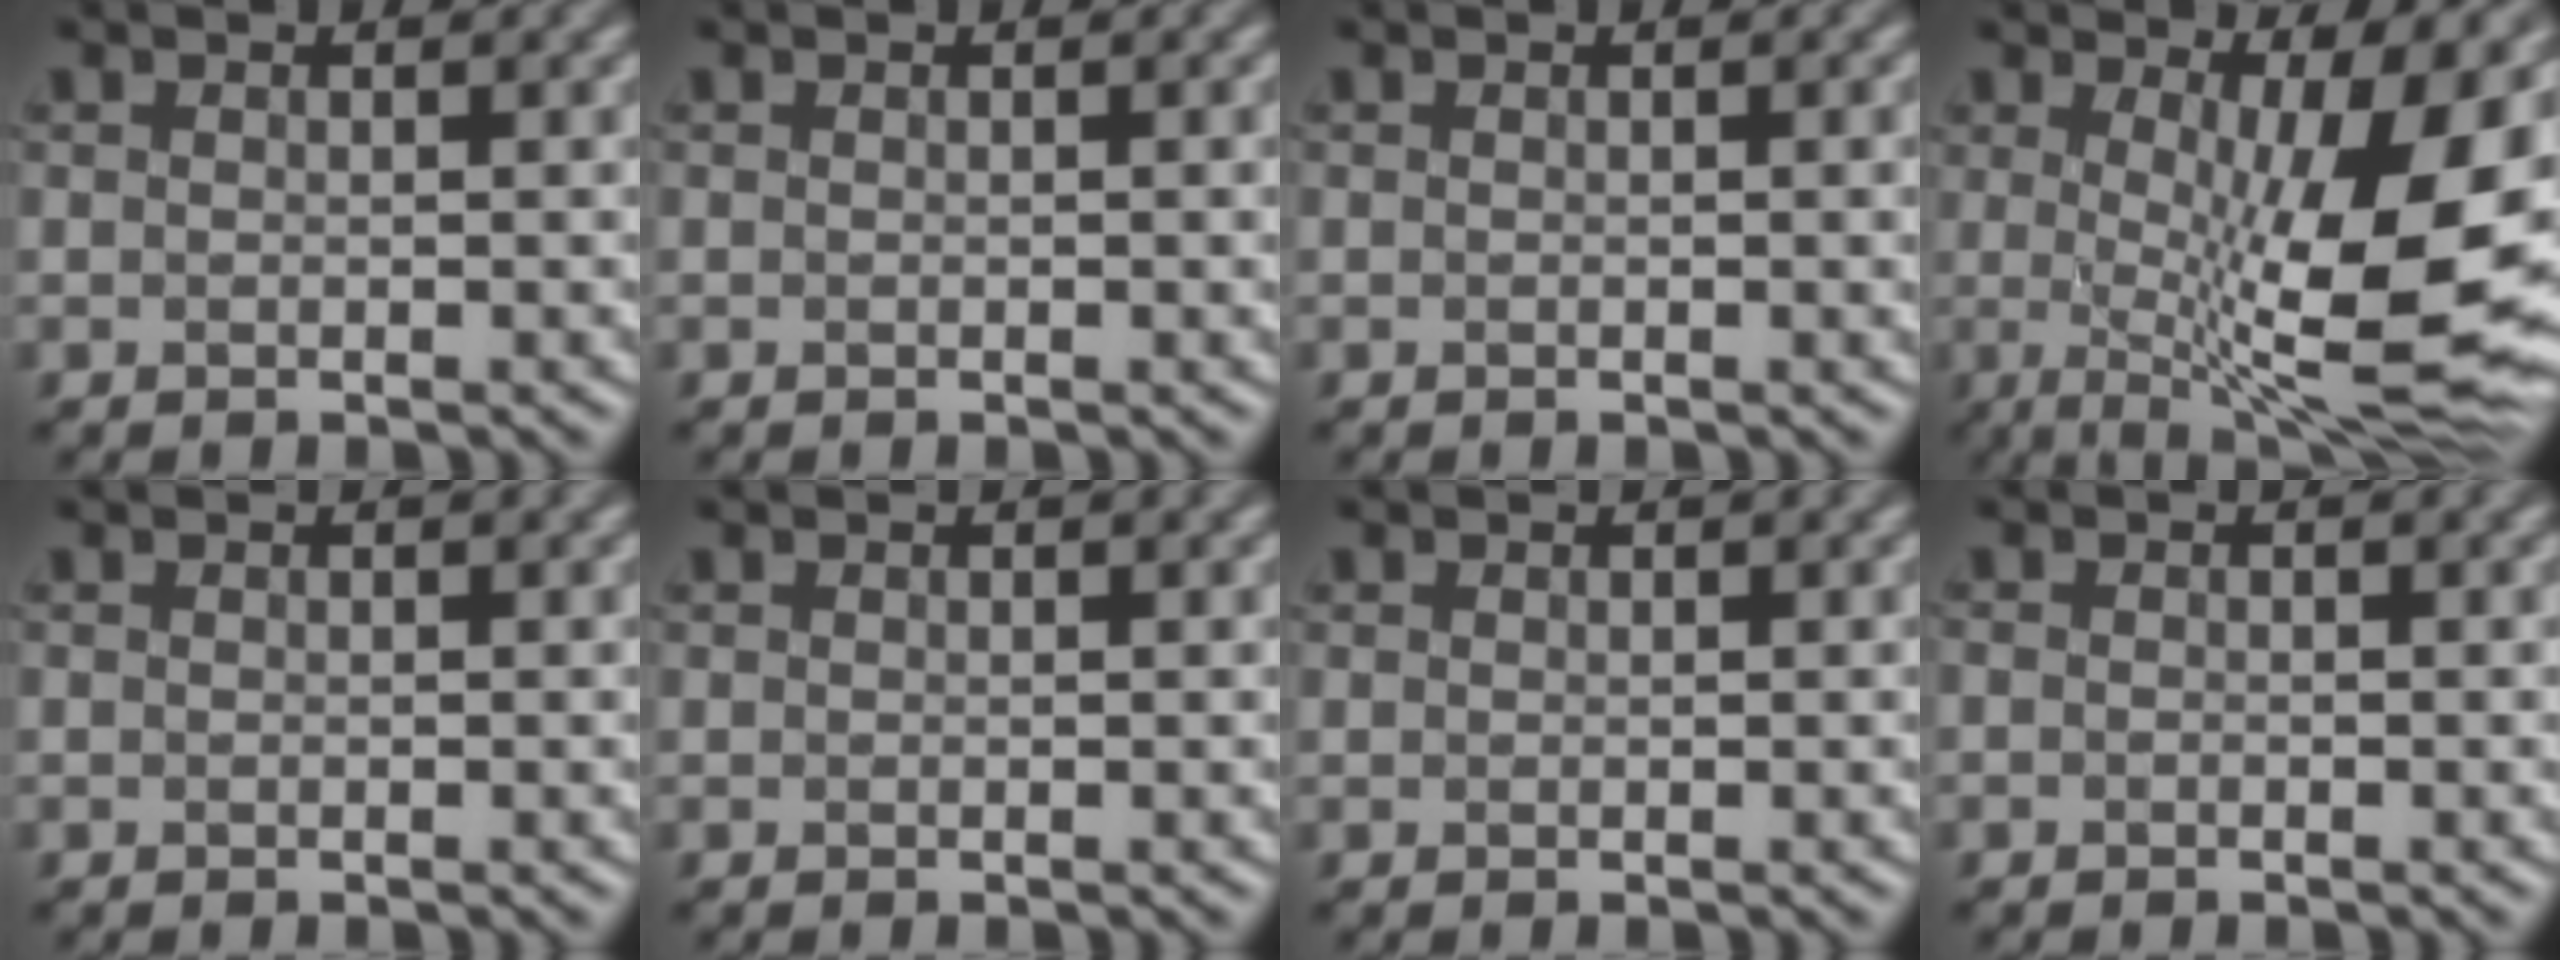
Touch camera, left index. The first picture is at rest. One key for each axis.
{"total": 0.0}
{"total": 0.7, "fx": 0.1, "fy": 0.0, "fz": 0.7, "tx": -0.020, "ty": 0.005, "tz": 0.005}
{"total": 13.6, "fx": -0.5, "fy": 3.9, "fz": 13.0, "tx": -0.183, "ty": -0.007, "tz": 0.032}
{"total": 0.0}
{"total": 0.0}
{"total": 0.8, "fx": -0.1, "fy": -0.4, "fz": -0.7, "tx": -0.006, "ty": -0.003, "tz": 0.015}
{"total": 0.5, "fx": -0.5, "fy": -0.1, "fz": 0.0, "tx": -0.012, "ty": -0.003, "tz": -0.006}